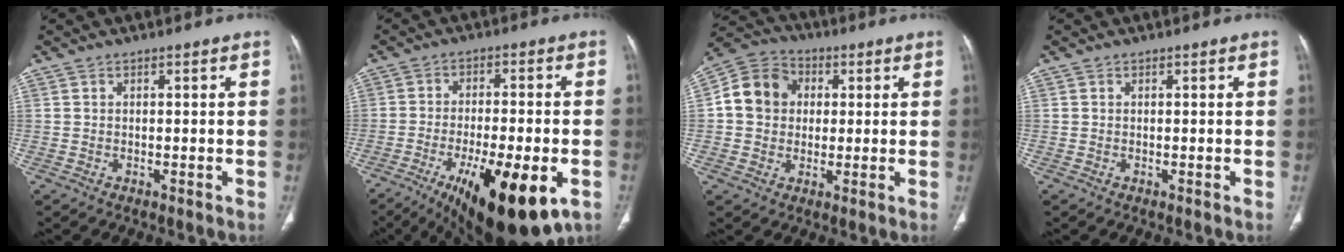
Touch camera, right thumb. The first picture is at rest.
{"total": 20.3, "force": [-8.8, 6.8, 16.9], "torque": [-0.231, -0.003, -0.124]}
{"total": 10.5, "force": [1.2, 9.2, 4.9], "torque": [-0.068, 0.017, 0.010]}
{"total": 0.0}